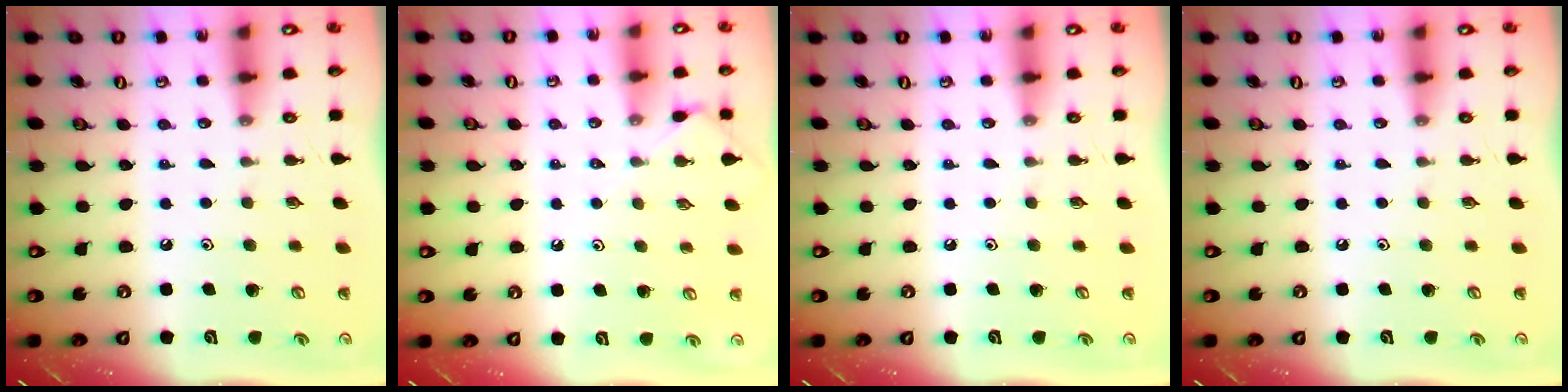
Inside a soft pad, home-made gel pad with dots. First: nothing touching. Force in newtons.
{"total": 3.1, "press": 3.1, "slide": 0.5}
{"total": 0.0}
{"total": 0.0}